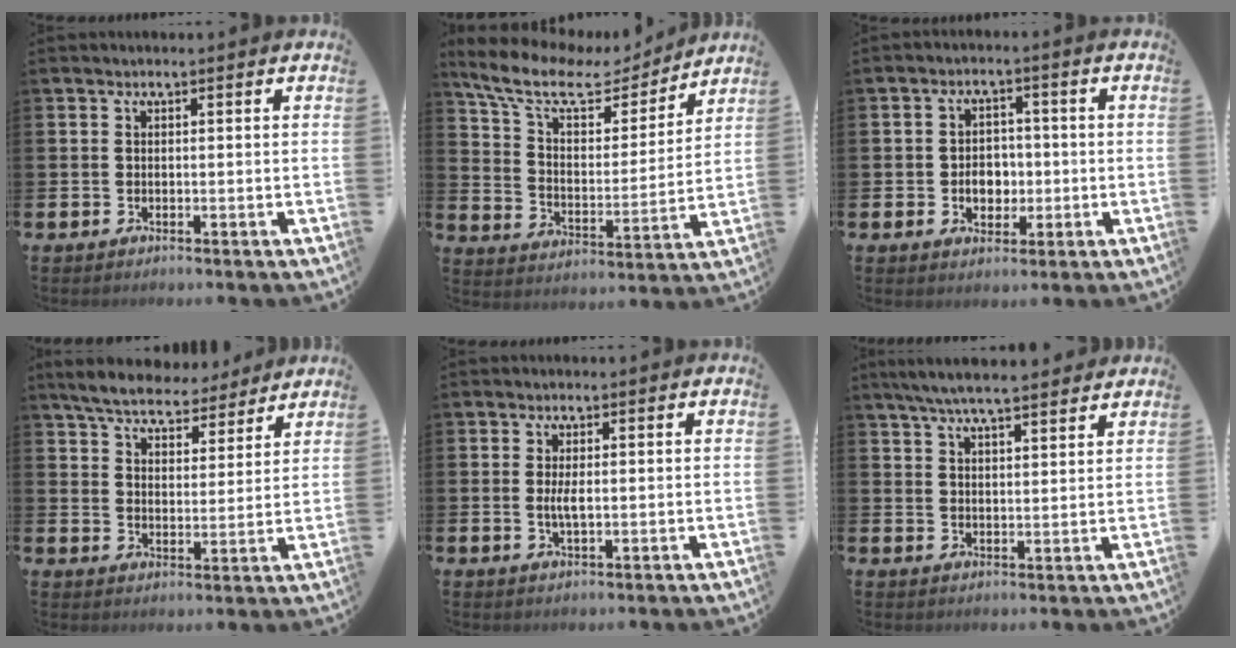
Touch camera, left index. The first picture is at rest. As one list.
[{"total": 10.3, "force": [8.2, 4.2, 4.7], "torque": [-0.127, -0.045, 0.137]}, {"total": 4.0, "force": [-0.7, 3.2, 2.3], "torque": [-0.035, 0.002, -0.022]}, {"total": 6.5, "force": [6.2, 1.5, 1.3], "torque": [-0.053, -0.035, 0.110]}, {"total": 2.2, "force": [0.0, 0.7, 2.1], "torque": [-0.040, 0.001, -0.001]}, {"total": 6.1, "force": [5.7, 0.6, 2.0], "torque": [-0.054, -0.020, 0.104]}]